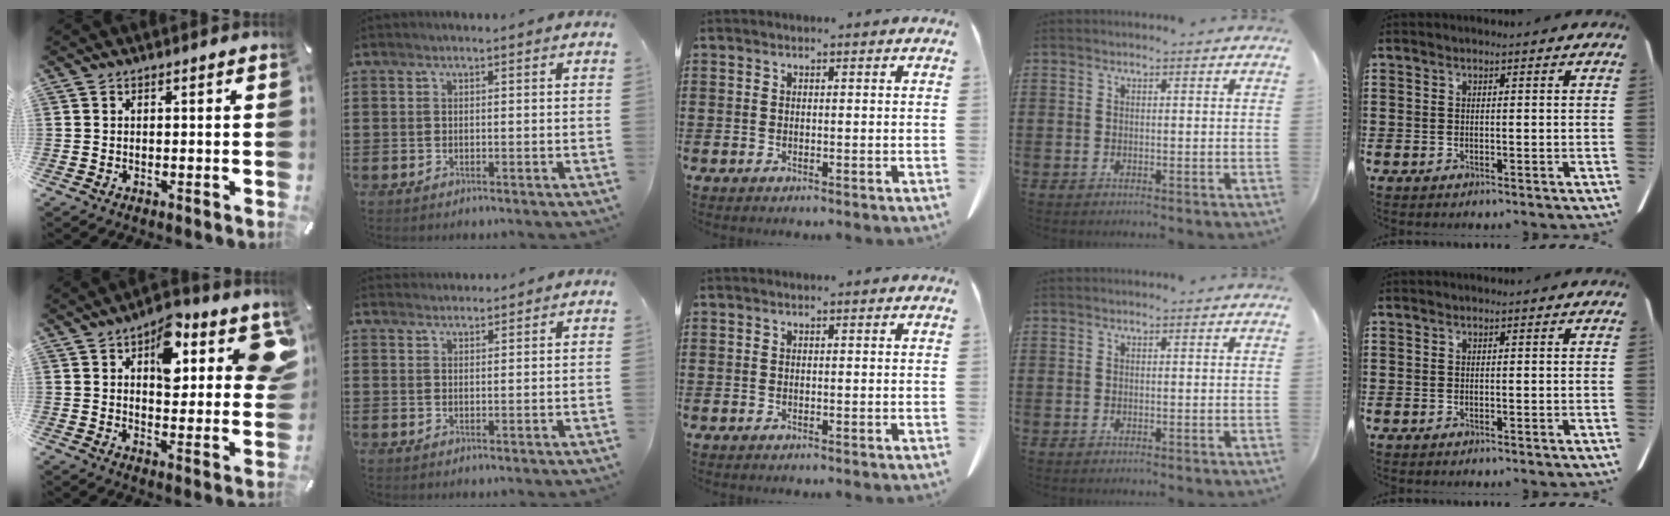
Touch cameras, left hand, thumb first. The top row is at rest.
{"thumb": {"total": 14.8, "force": [7.3, 7.8, 10.2], "torque": [-0.110, -0.039, 0.116]}, "index": {"total": 1.6, "force": [1.6, 0.2, -0.2], "torque": [-0.001, 0.003, 0.032]}}